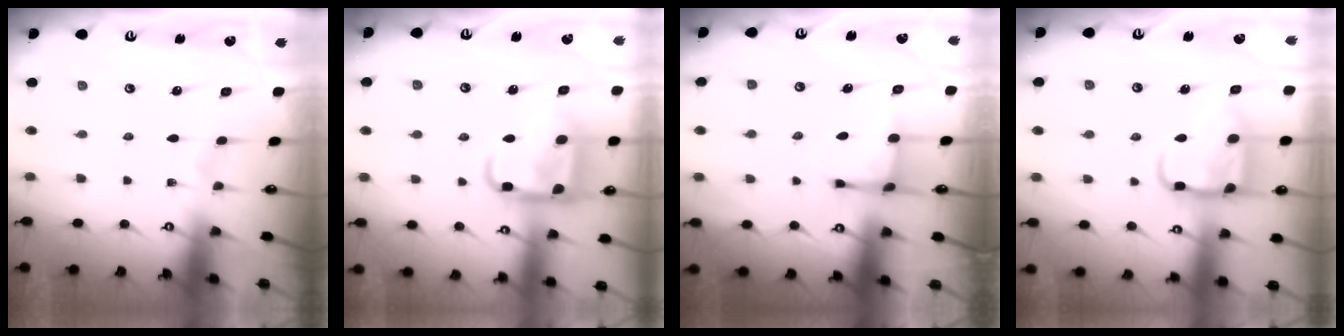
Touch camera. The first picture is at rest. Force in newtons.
{"total": 16.1, "press": 16.0, "slide": 1.5}
{"total": 3.2, "press": 3.1, "slide": 1.0}
{"total": 13.6, "press": 13.5, "slide": 1.6}